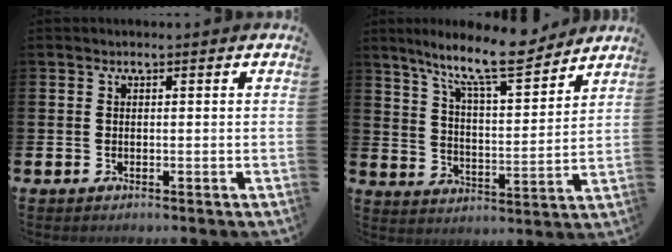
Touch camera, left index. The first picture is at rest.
{"total": 11.0, "force": [9.6, 1.4, 5.2], "torque": [-0.114, -0.054, 0.165]}